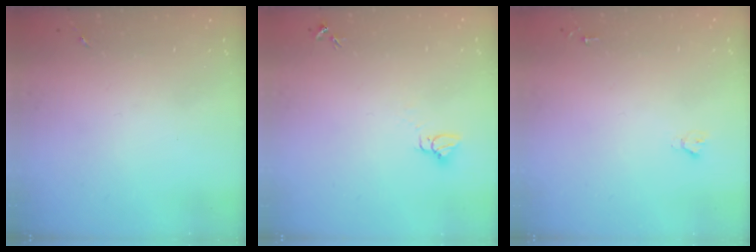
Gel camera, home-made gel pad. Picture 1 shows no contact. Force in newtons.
{"total": 3.0, "press": 3.0, "slide": 0.1}
{"total": 1.9, "press": 1.9, "slide": 0.2}